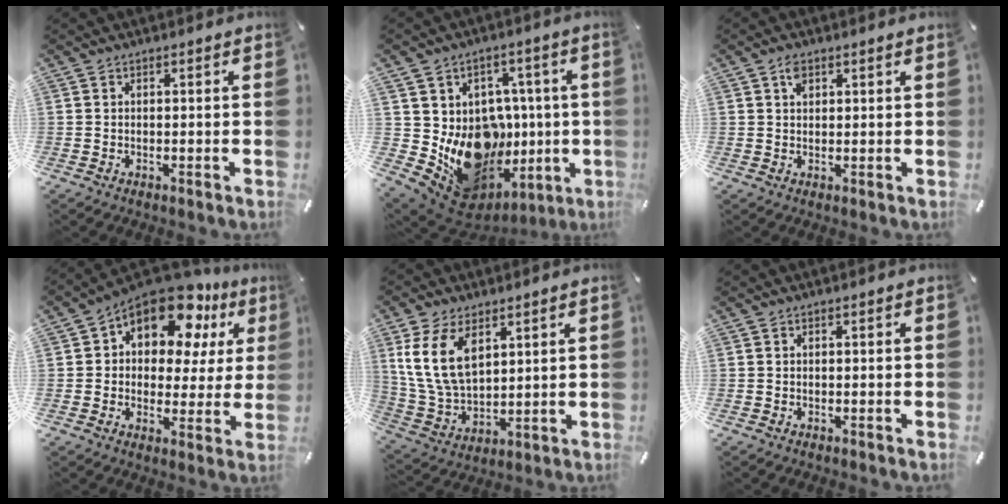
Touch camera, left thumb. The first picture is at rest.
{"total": 17.9, "force": [-1.4, 15.6, 8.7], "torque": [-0.152, -0.028, 0.023]}
{"total": 2.2, "force": [1.3, 1.0, 1.4], "torque": [-0.024, -0.002, 0.022]}
{"total": 14.7, "force": [9.7, 8.0, 7.6], "torque": [-0.115, -0.074, 0.168]}
{"total": 12.4, "force": [5.5, 7.7, 8.0], "torque": [-0.195, -0.015, 0.100]}
{"total": 0.0}